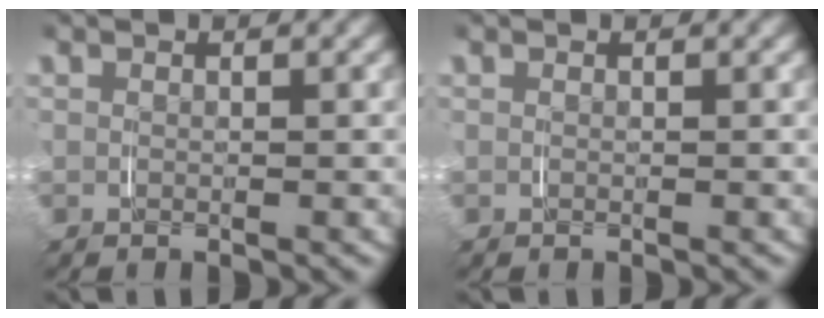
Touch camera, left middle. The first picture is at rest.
{"total": 0.0}